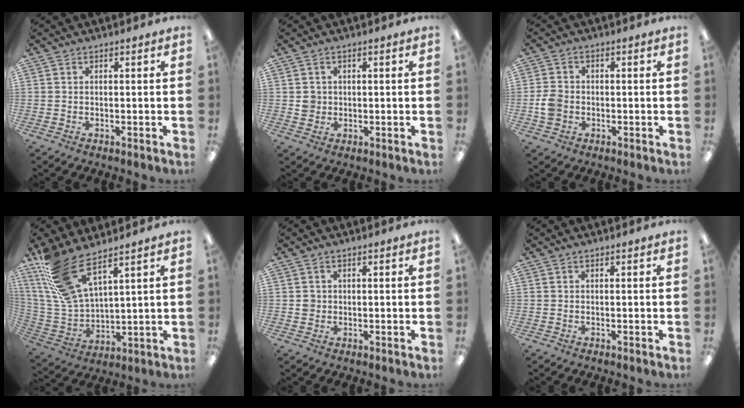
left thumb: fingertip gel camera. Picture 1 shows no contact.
{"total": 2.8, "force": [0.4, 2.7, 0.8], "torque": [-0.010, 0.001, 0.005]}
{"total": 4.5, "force": [-1.0, 3.6, 2.4], "torque": [-0.046, 0.006, -0.017]}
{"total": 15.6, "force": [10.8, 5.5, 9.8], "torque": [-0.229, -0.050, 0.201]}
{"total": 1.9, "force": [0.3, 1.8, 0.6], "torque": [-0.013, 0.005, 0.003]}
{"total": 0.0}